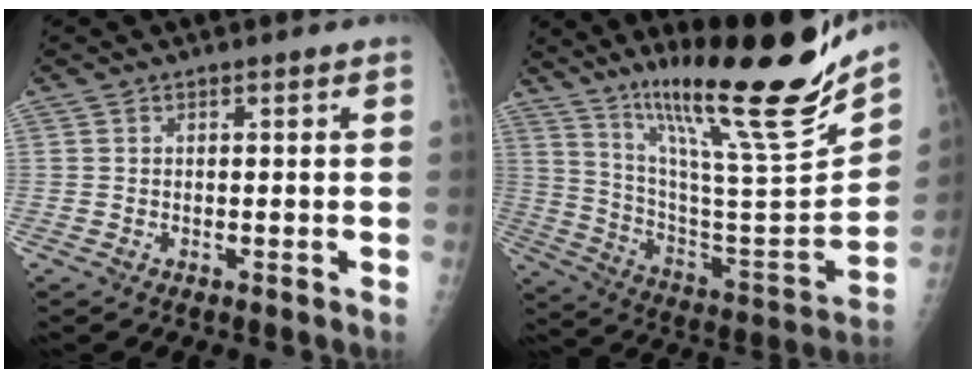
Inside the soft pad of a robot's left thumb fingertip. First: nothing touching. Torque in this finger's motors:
{"motor_torque": [0.49, 0.34, 1.39, -1.39, 0.13]}